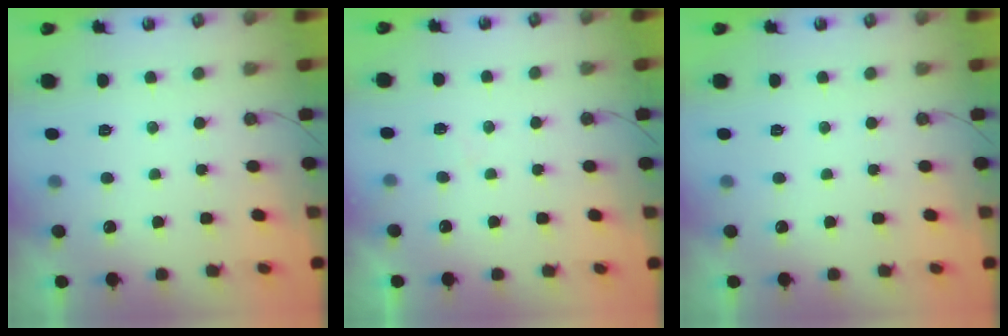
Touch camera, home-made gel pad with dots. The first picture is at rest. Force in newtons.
{"total": 4.5, "press": 4.5, "slide": 0.5}
{"total": 0.0}